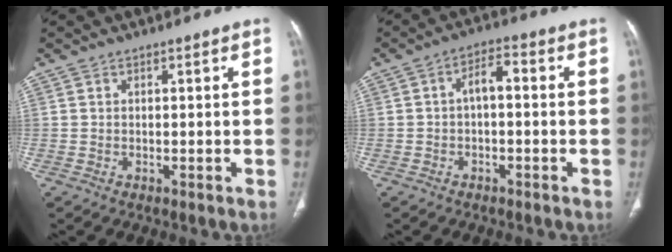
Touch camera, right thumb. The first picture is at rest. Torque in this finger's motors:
{"motor_torque": [0.91, 1.00, 0.37, 0.32, 0.03]}